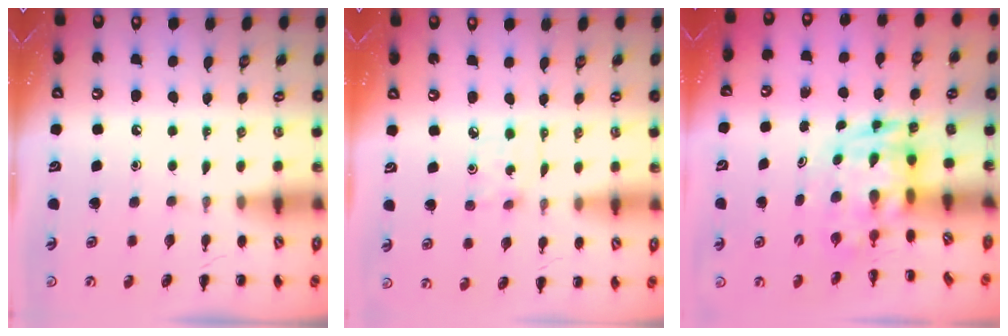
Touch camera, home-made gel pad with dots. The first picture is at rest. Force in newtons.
{"total": 2.5, "press": 2.4, "slide": 0.8}
{"total": 3.8, "press": 3.7, "slide": 0.8}